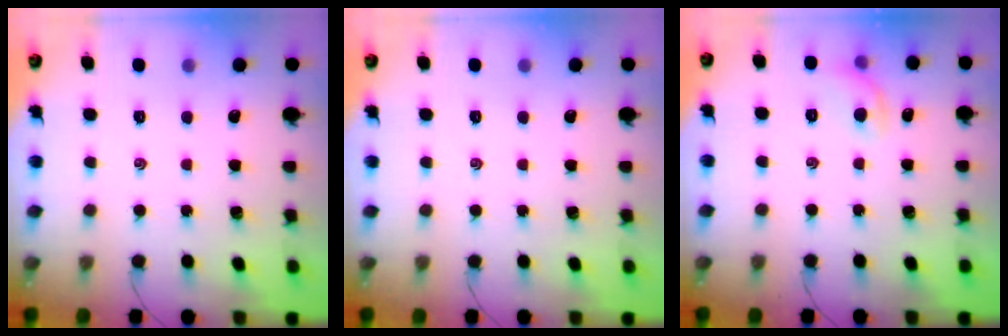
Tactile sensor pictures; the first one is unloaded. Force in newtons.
{"total": 0.0}
{"total": 6.9, "press": 6.8, "slide": 0.9}